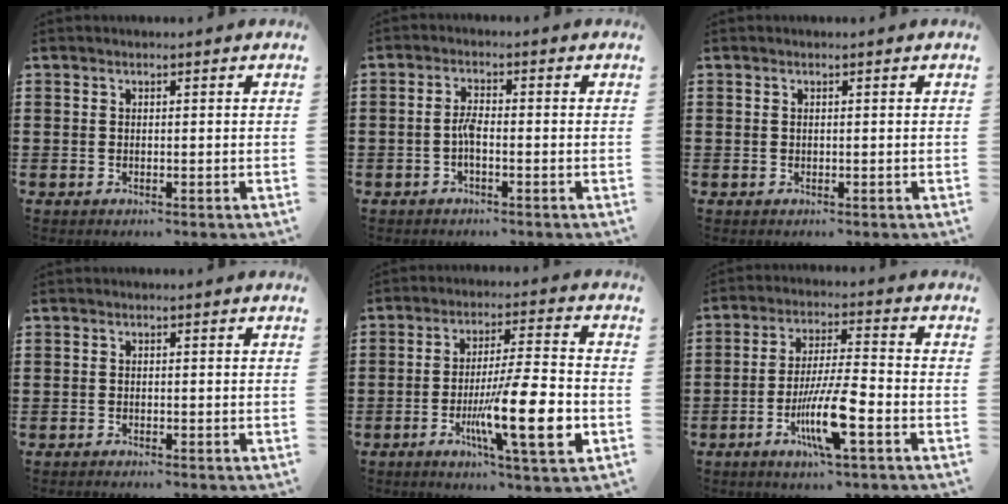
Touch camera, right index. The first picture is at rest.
{"total": 2.9, "force": [-0.9, 0.8, 2.7], "torque": [-0.058, 0.000, -0.019]}
{"total": 0.0}
{"total": 0.6, "force": [-0.6, 0.0, 0.1], "torque": [-0.003, -0.001, -0.013]}
{"total": 14.3, "force": [-4.5, 2.2, 13.4], "torque": [-0.242, -0.013, -0.079]}
{"total": 10.0, "force": [-4.0, 1.5, 9.0], "torque": [-0.185, -0.014, -0.077]}